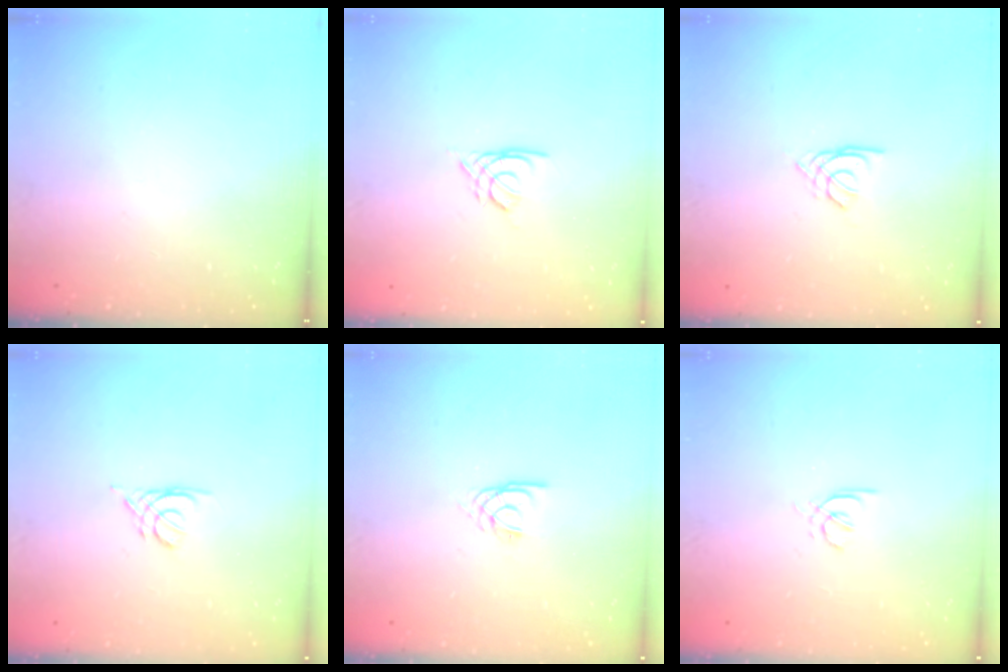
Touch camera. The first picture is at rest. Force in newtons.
{"total": 2.2, "press": 2.1, "slide": 0.5}
{"total": 2.3, "press": 2.3, "slide": 0.5}
{"total": 2.1, "press": 2.0, "slide": 0.4}
{"total": 2.2, "press": 2.2, "slide": 0.4}
{"total": 1.2, "press": 1.2, "slide": 0.4}